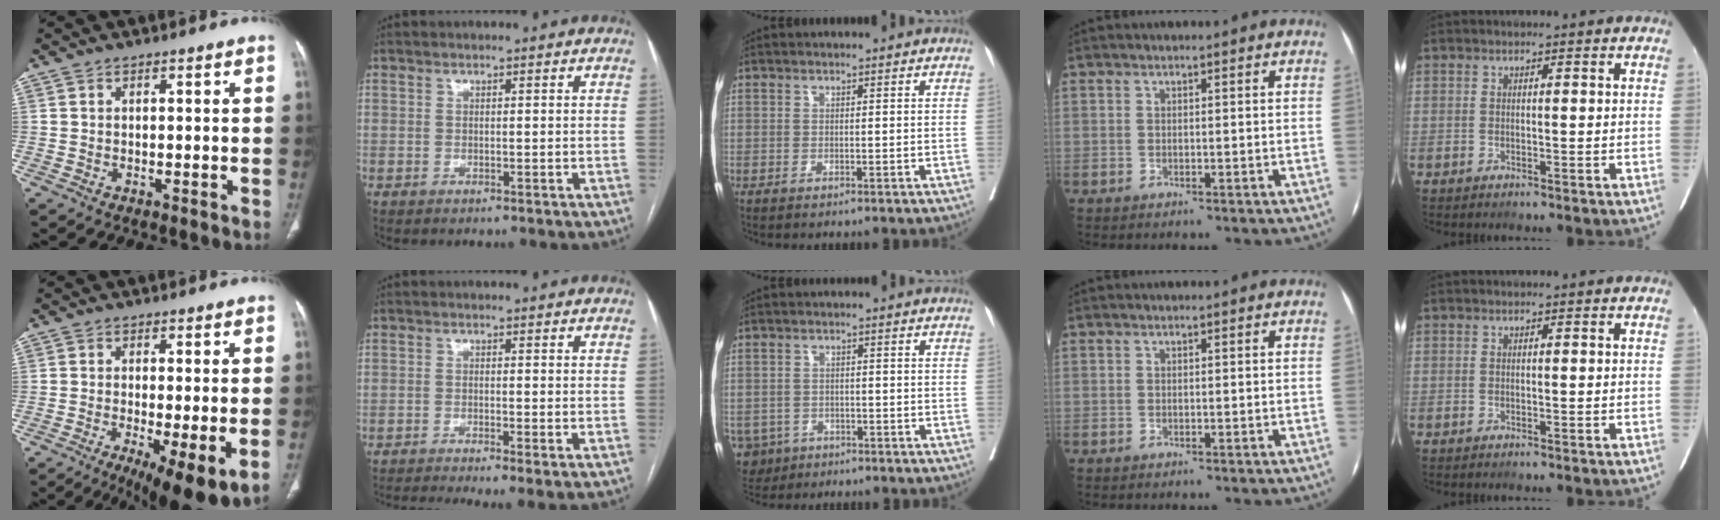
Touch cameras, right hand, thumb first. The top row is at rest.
{"thumb": {"total": 12.4, "force": [-4.6, 3.3, 11.1], "torque": [-0.161, -0.017, -0.065]}, "index": {"total": 7.8, "force": [-5.5, 0.7, 5.4], "torque": [-0.081, -0.010, -0.089]}, "middle": {"total": 5.5, "force": [-3.0, 4.5, 0.8], "torque": [-0.020, 0.004, -0.045]}}